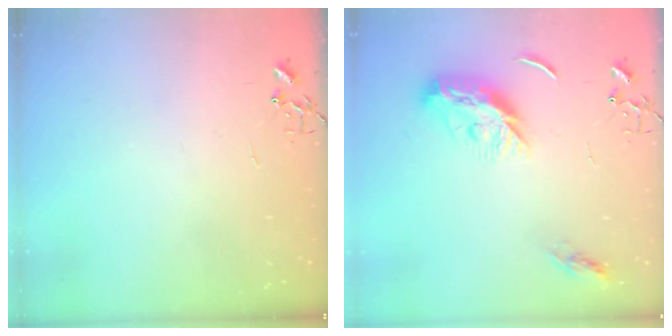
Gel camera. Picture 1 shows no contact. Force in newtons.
{"total": 11.0, "press": 11.0, "slide": 0.1}